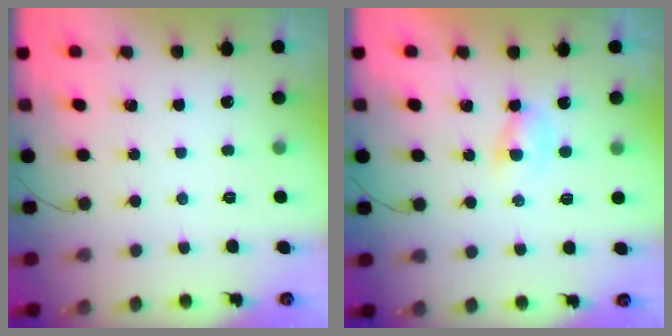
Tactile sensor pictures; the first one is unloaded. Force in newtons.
{"total": 1.3, "press": 1.1, "slide": 0.7}